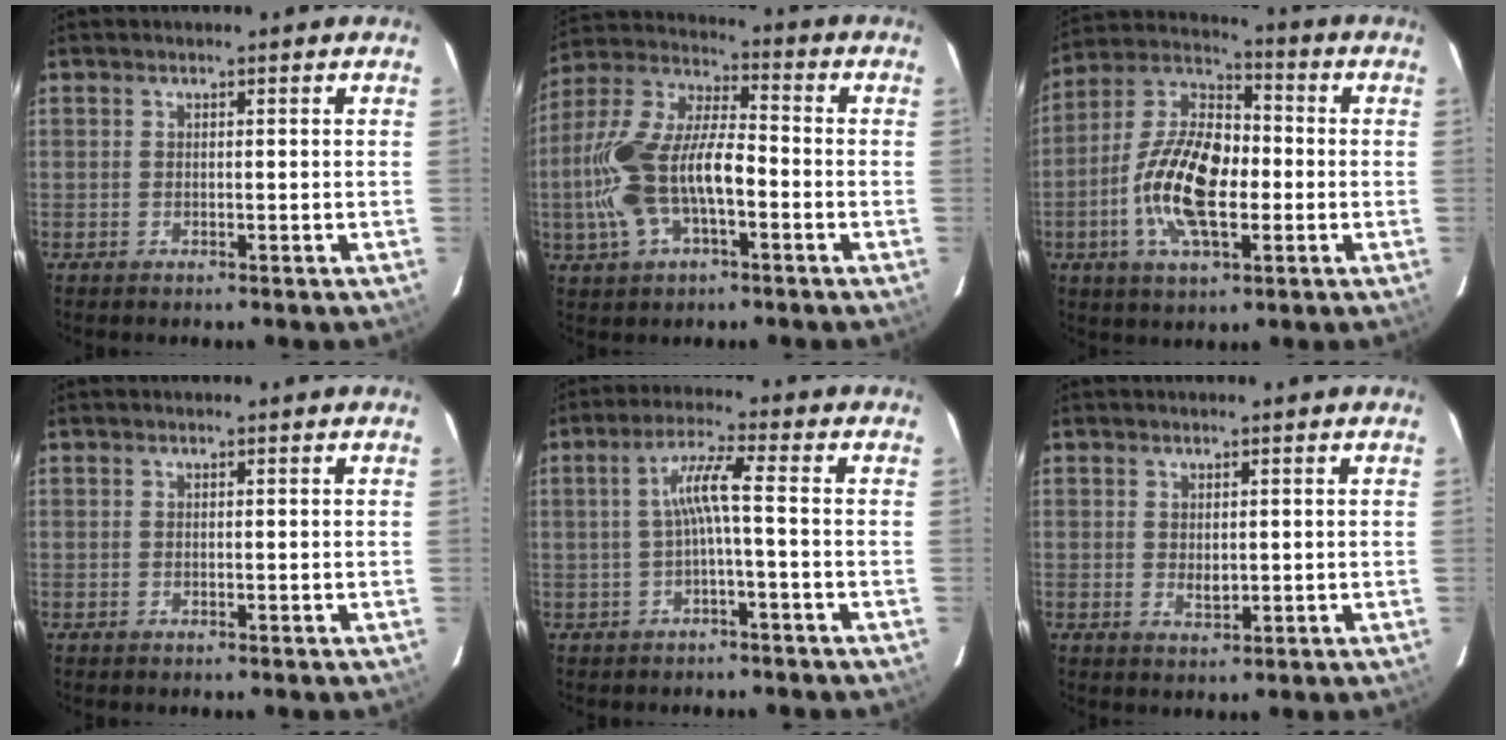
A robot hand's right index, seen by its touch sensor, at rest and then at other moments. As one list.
[{"total": 16.9, "force": [-4.1, 7.6, 14.6], "torque": [-0.305, 0.008, -0.080]}, {"total": 16.2, "force": [-3.1, 7.7, 13.9], "torque": [-0.277, 0.005, -0.063]}, {"total": 0.0}, {"total": 5.0, "force": [-1.3, -0.4, 4.8], "torque": [-0.101, 0.008, -0.020]}, {"total": 2.1, "force": [0.2, 1.4, 1.6], "torque": [-0.025, -0.001, 0.006]}]